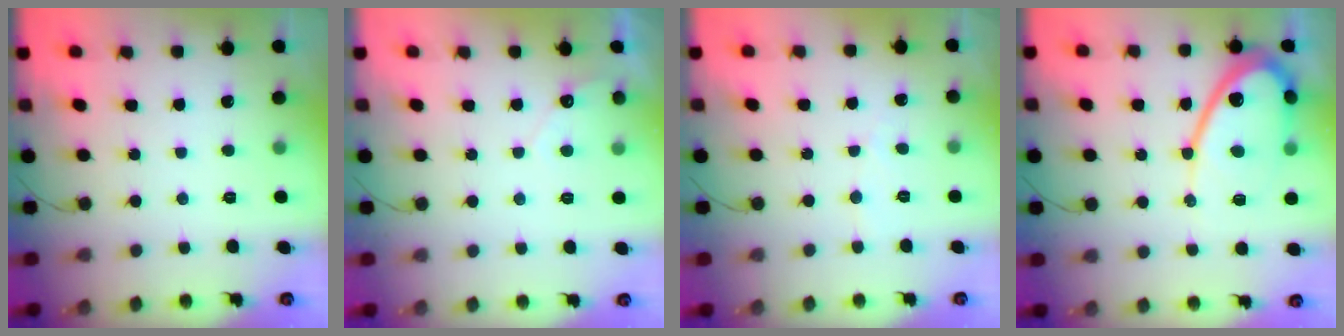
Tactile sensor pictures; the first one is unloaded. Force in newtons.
{"total": 3.4, "press": 3.4, "slide": 0.1}
{"total": 2.8, "press": 2.8, "slide": 0.2}
{"total": 13.5, "press": 13.4, "slide": 1.1}